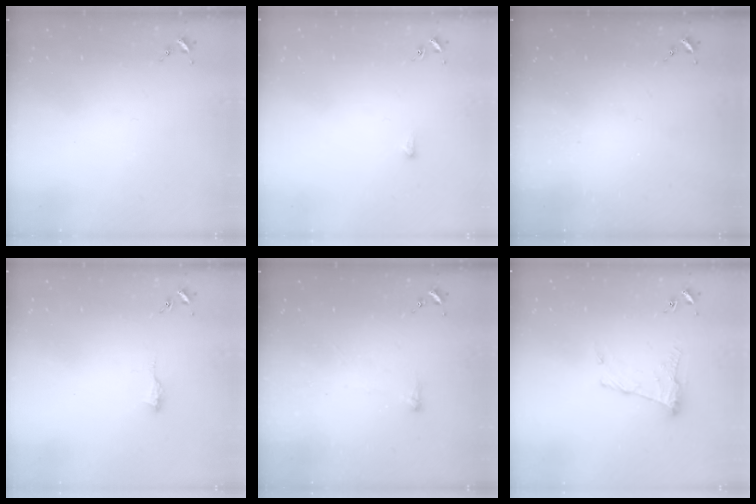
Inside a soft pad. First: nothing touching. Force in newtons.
{"total": 3.1, "press": 3.0, "slide": 0.6}
{"total": 0.0}
{"total": 7.3, "press": 7.3, "slide": 0.6}
{"total": 4.0, "press": 3.9, "slide": 0.9}
{"total": 11.4, "press": 11.3, "slide": 0.3}